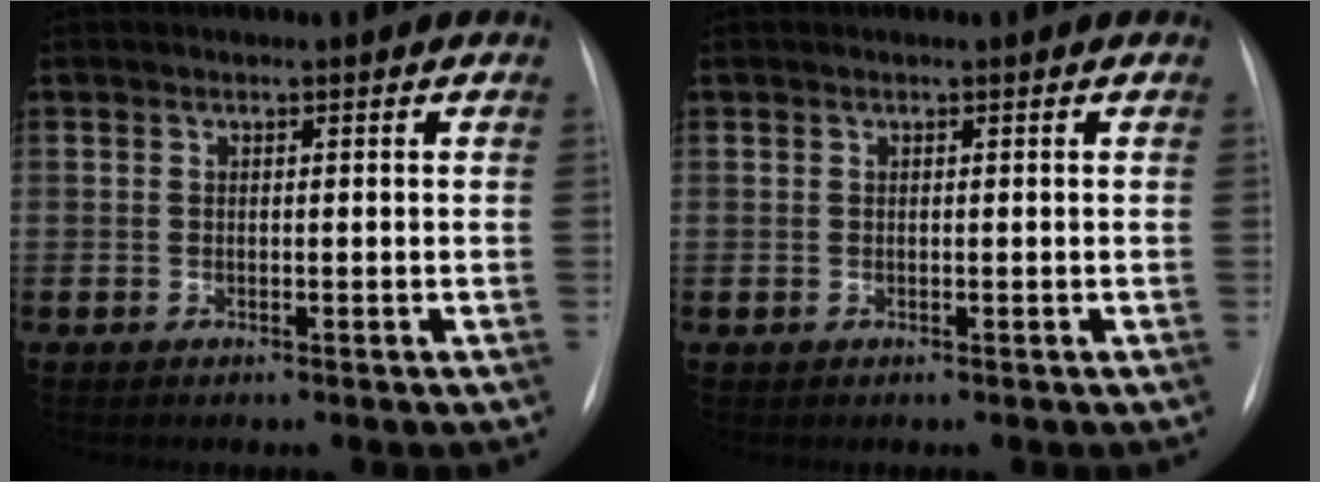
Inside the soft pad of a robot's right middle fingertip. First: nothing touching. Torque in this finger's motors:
{"motor_torque": [-0.21, -0.12, -0.01, 0.01]}